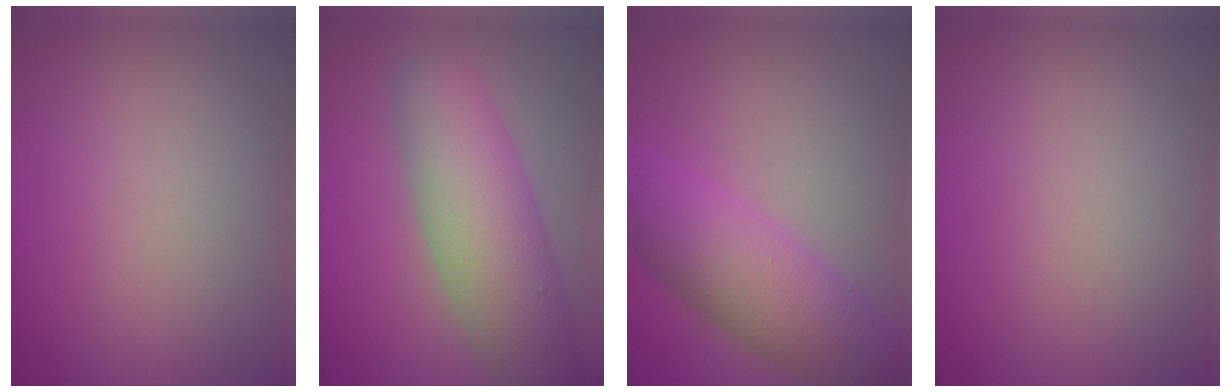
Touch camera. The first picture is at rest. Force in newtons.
{"total": 8.0, "press": 8.0, "slide": 0.4}
{"total": 7.3, "press": 7.3, "slide": 0.1}
{"total": 0.0}